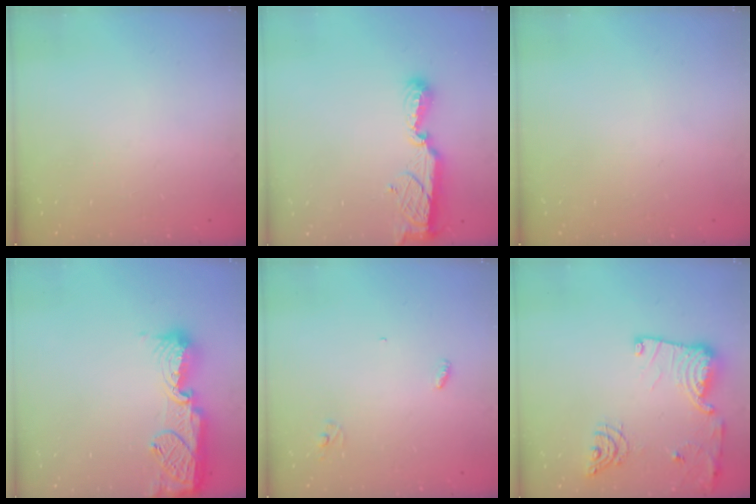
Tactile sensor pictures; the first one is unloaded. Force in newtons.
{"total": 8.4, "press": 8.4, "slide": 0.5}
{"total": 0.0}
{"total": 15.5, "press": 15.4, "slide": 0.9}
{"total": 2.7, "press": 2.7, "slide": 0.2}
{"total": 17.5, "press": 17.4, "slide": 1.6}